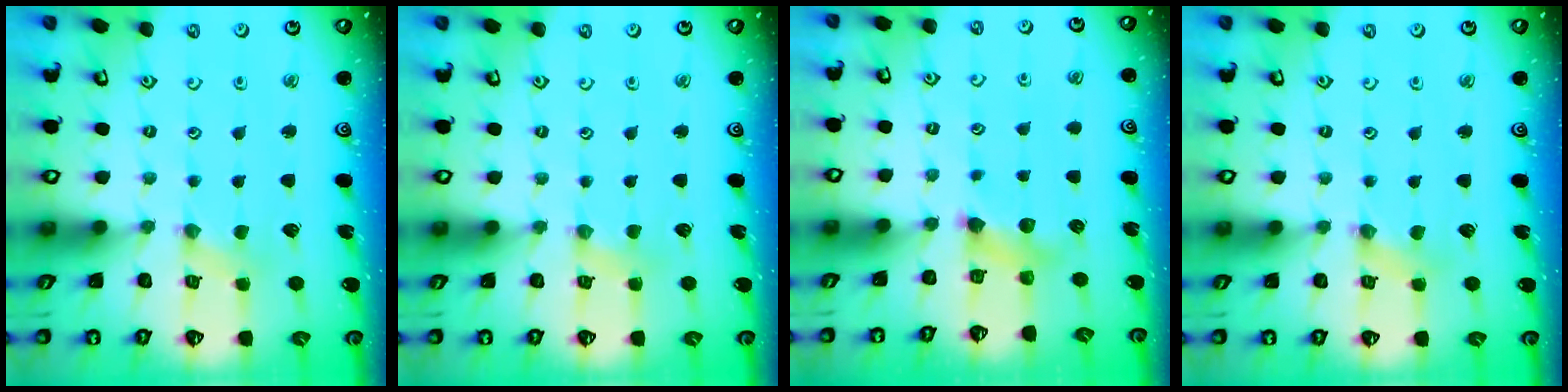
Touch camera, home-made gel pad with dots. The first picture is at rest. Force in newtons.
{"total": 2.8, "press": 2.7, "slide": 0.5}
{"total": 5.7, "press": 5.7, "slide": 0.5}
{"total": 1.3, "press": 1.3, "slide": 0.2}